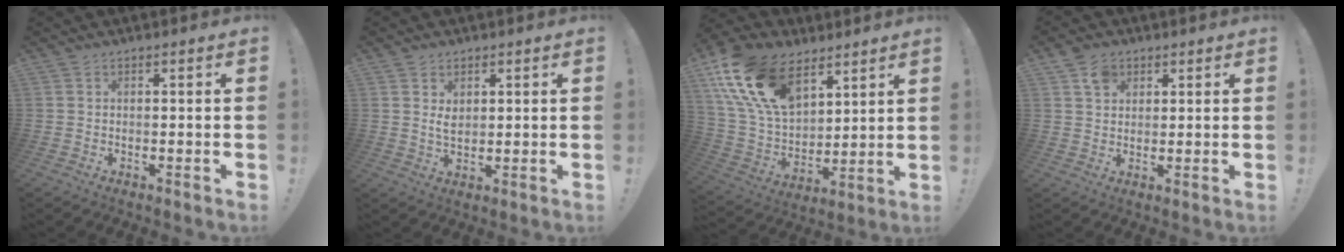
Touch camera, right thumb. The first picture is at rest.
{"total": 3.3, "force": [1.5, 2.3, 1.8], "torque": [-0.018, -0.004, 0.025]}
{"total": 21.5, "force": [11.6, 13.0, 12.6], "torque": [-0.246, -0.053, 0.222]}
{"total": 5.1, "force": [2.9, 3.7, 2.0], "torque": [-0.034, -0.004, 0.054]}